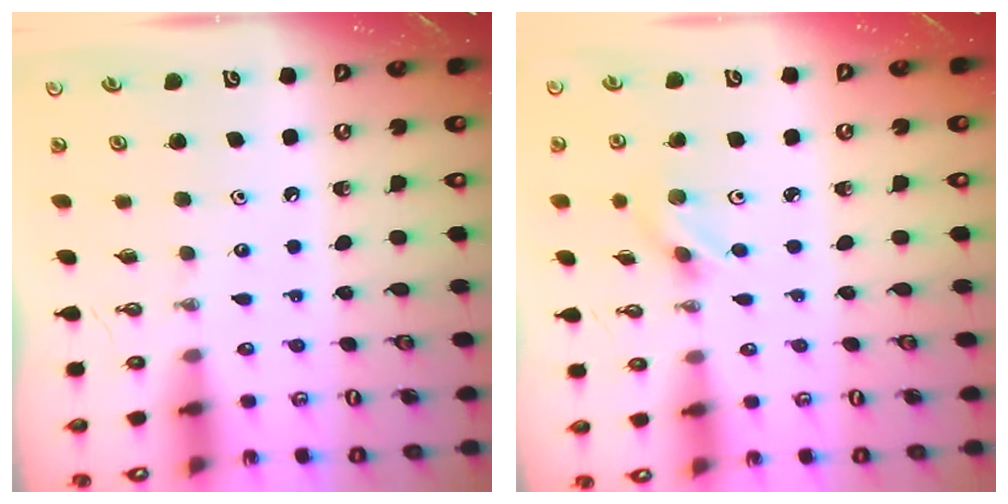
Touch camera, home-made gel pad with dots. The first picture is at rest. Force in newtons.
{"total": 2.6, "press": 2.4, "slide": 0.8}